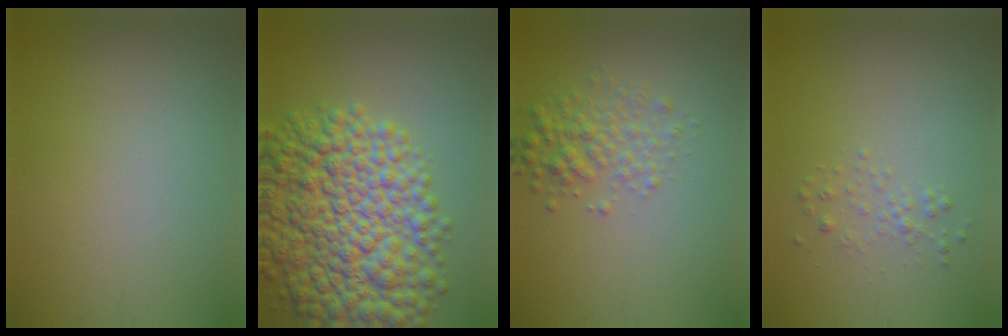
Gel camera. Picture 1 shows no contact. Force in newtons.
{"total": 12.1, "press": 12.1, "slide": 0.4}
{"total": 2.8, "press": 2.8, "slide": 0.0}
{"total": 1.0, "press": 1.0, "slide": 0.0}